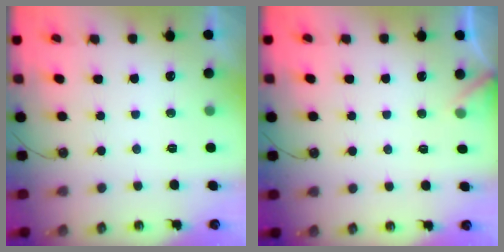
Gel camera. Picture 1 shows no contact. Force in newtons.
{"total": 4.1, "press": 4.1, "slide": 0.5}